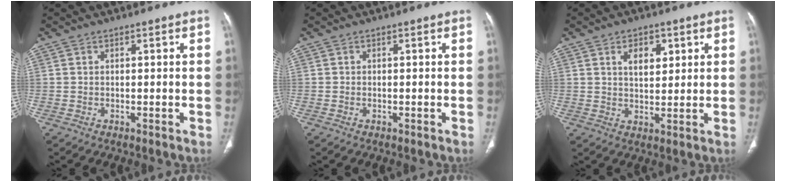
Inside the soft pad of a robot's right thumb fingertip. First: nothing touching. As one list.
[{"total": 0.0}, {"total": 6.1, "force": [2.5, 3.5, 4.2], "torque": [-0.048, -0.014, 0.043]}]